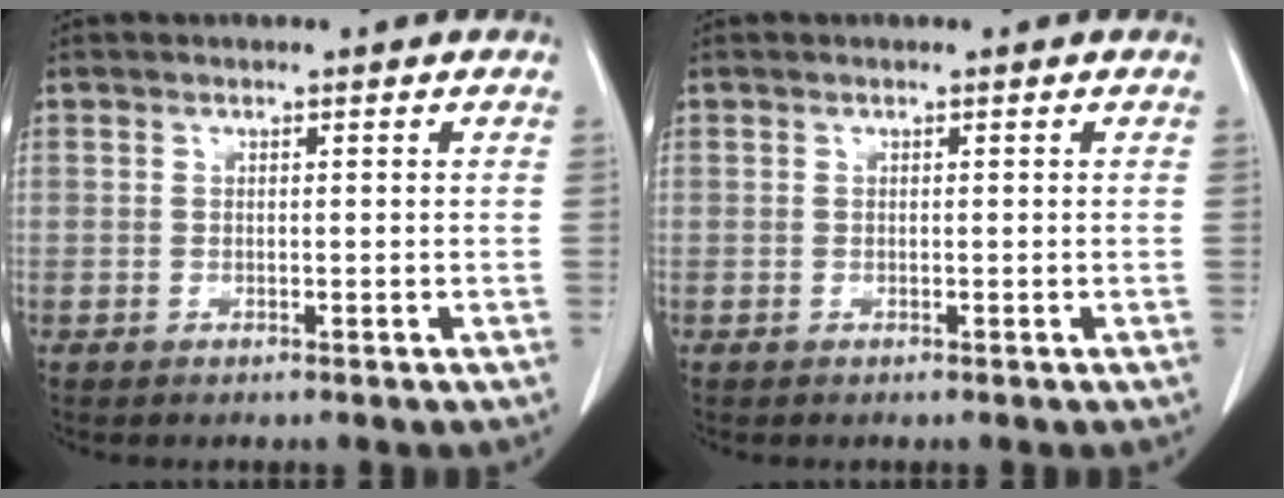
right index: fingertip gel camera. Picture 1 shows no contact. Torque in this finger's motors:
{"motor_torque": [0.00, 0.00, 0.00, 0.00]}